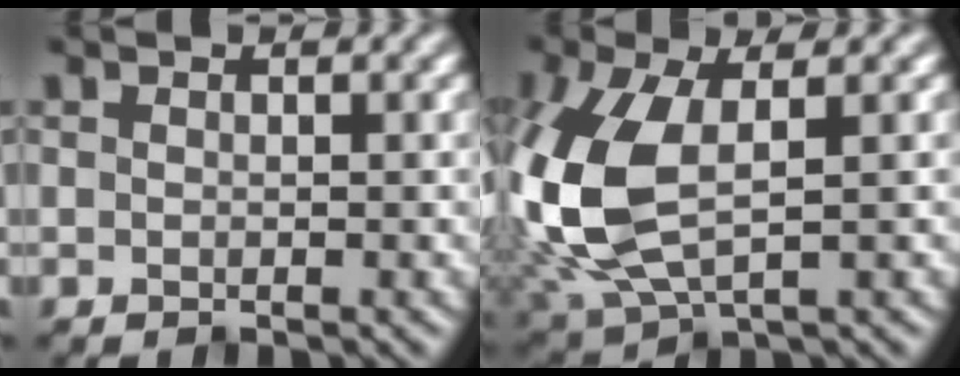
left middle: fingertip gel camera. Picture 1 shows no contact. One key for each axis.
{"total": 9.6, "fx": 0.3, "fy": 5.4, "fz": 8.0, "tx": -0.226, "ty": -0.007, "tz": 0.013}